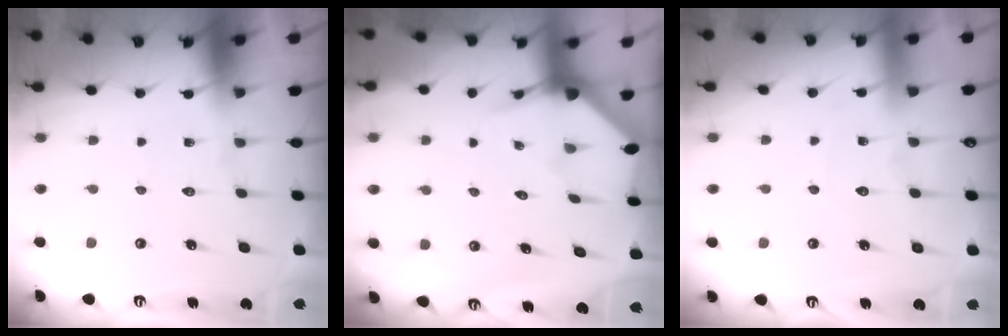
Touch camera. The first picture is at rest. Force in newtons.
{"total": 2.9, "press": 2.9, "slide": 0.3}
{"total": 3.0, "press": 3.0, "slide": 0.4}